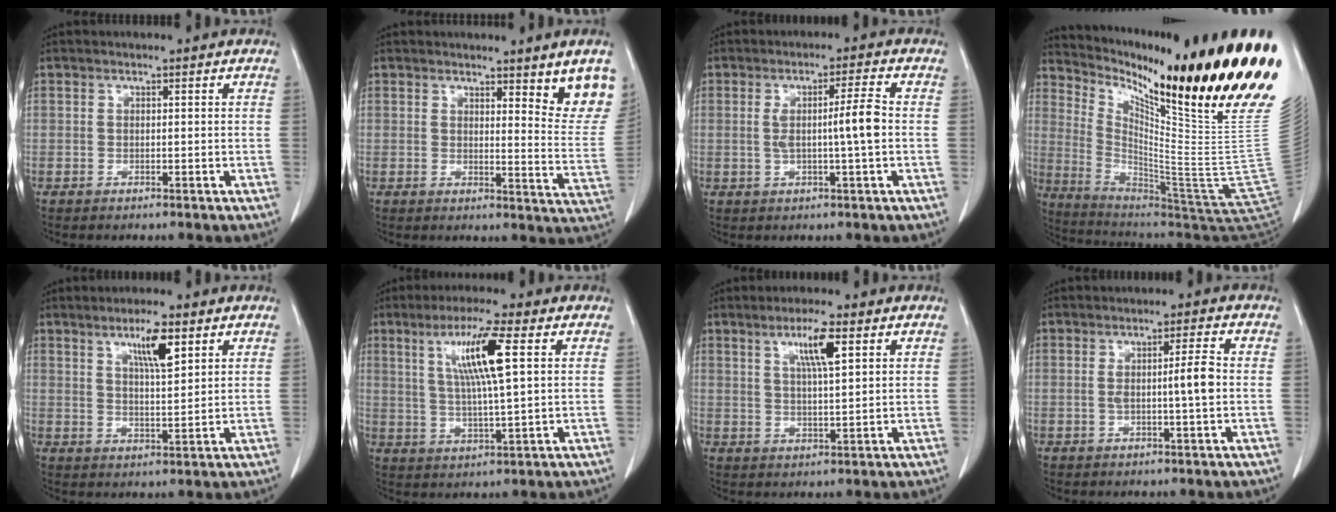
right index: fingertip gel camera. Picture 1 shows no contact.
{"total": 8.8, "force": [6.1, 0.7, 6.3], "torque": [-0.061, -0.038, 0.061]}
{"total": 5.5, "force": [-0.2, -0.4, 5.5], "torque": [-0.093, 0.002, -0.001]}
{"total": 31.3, "force": [17.2, 2.2, 26.0], "torque": [-0.315, -0.050, 0.266]}
{"total": 6.3, "force": [3.3, 0.9, 5.2], "torque": [-0.092, -0.002, 0.058]}
{"total": 9.8, "force": [3.2, -0.1, 9.3], "torque": [-0.174, 0.006, 0.060]}
{"total": 5.9, "force": [2.7, 0.4, 5.2], "torque": [-0.094, 0.000, 0.048]}
{"total": 4.3, "force": [-0.2, -0.1, 4.3], "torque": [-0.073, 0.002, -0.002]}